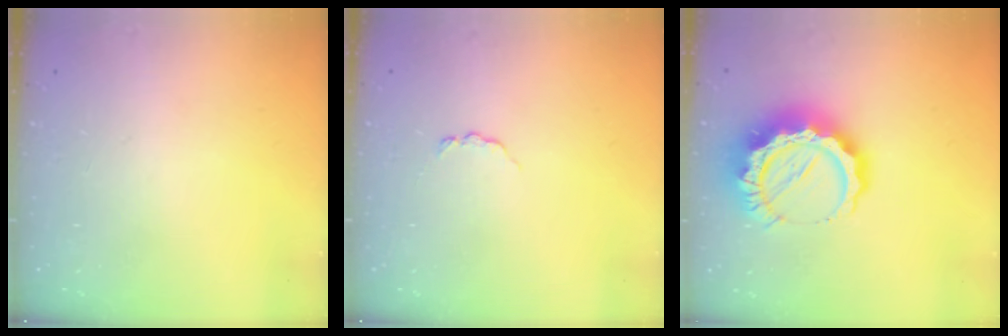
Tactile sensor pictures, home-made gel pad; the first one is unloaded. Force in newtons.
{"total": 2.9, "press": 2.9, "slide": 0.4}
{"total": 14.8, "press": 14.8, "slide": 1.6}